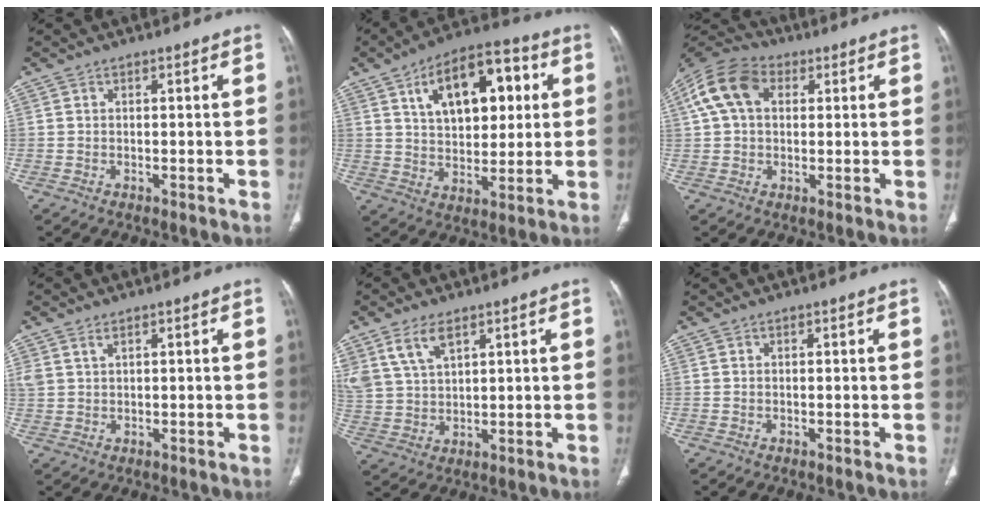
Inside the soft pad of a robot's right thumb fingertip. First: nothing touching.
{"total": 17.3, "force": [5.6, 9.6, 13.3], "torque": [-0.164, 0.003, 0.091]}
{"total": 11.7, "force": [3.3, 8.2, 7.8], "torque": [-0.147, 0.027, 0.050]}
{"total": 2.7, "force": [1.7, 1.4, 1.6], "torque": [-0.037, 0.002, 0.045]}
{"total": 7.9, "force": [4.8, 4.0, 4.8], "torque": [-0.094, -0.012, 0.105]}
{"total": 0.0}